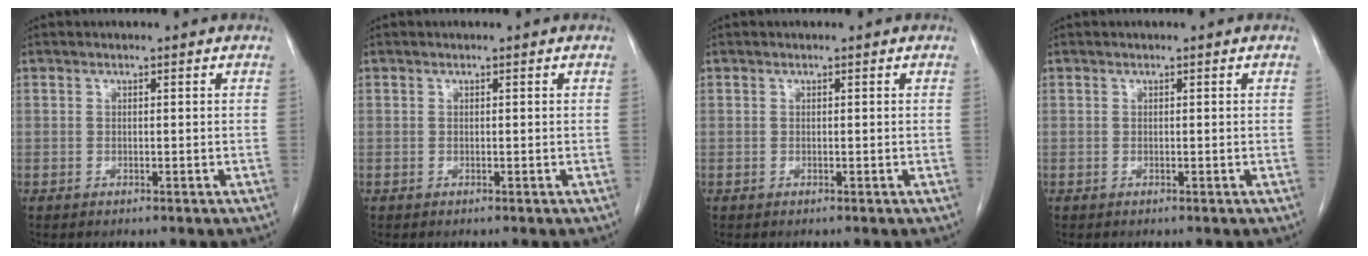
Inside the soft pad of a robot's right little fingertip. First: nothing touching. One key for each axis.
{"total": 0.0}
{"total": 0.0}
{"total": 0.0}